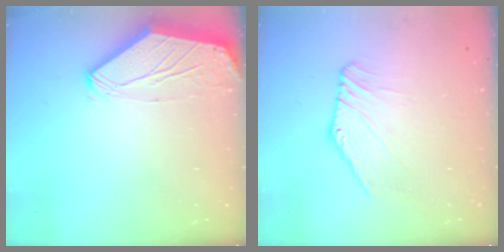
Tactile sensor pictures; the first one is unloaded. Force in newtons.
{"total": 2.9, "press": 2.9, "slide": 0.1}